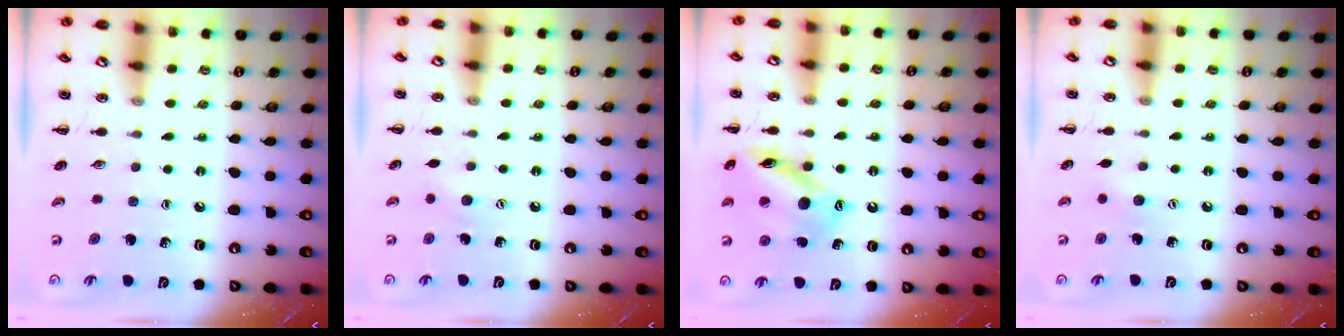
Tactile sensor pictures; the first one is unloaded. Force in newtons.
{"total": 4.5, "press": 4.3, "slide": 1.1}
{"total": 14.1, "press": 13.8, "slide": 3.1}
{"total": 3.0, "press": 2.9, "slide": 0.6}